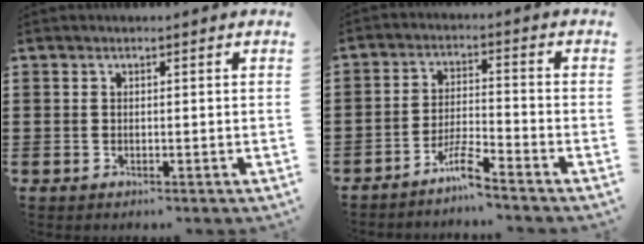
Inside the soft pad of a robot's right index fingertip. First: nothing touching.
{"total": 5.2, "force": [-4.4, 0.3, 2.8], "torque": [-0.064, -0.002, -0.088]}